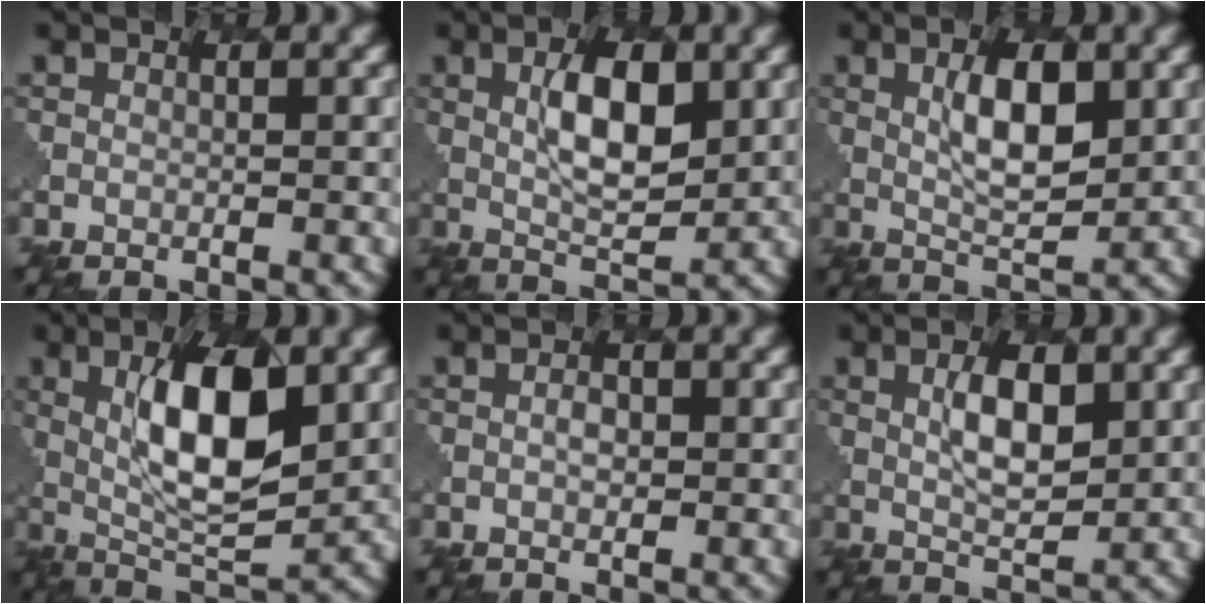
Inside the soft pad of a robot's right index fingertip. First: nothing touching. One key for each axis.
{"total": 5.5, "fx": 1.3, "fy": 2.3, "fz": 4.9, "tx": -0.086, "ty": 0.002, "tz": 0.025}
{"total": 5.1, "fx": 1.3, "fy": 2.0, "fz": 4.6, "tx": -0.082, "ty": 0.001, "tz": 0.026}
{"total": 8.9, "fx": 1.9, "fy": 3.3, "fz": 8.1, "tx": -0.135, "ty": -0.003, "tz": 0.034}
{"total": 1.2, "fx": 0.0, "fy": 0.8, "fz": 0.9, "tx": -0.012, "ty": 0.003, "tz": -0.002}
{"total": 4.1, "fx": 1.1, "fy": 1.7, "fz": 3.6, "tx": -0.068, "ty": 0.001, "tz": 0.023}